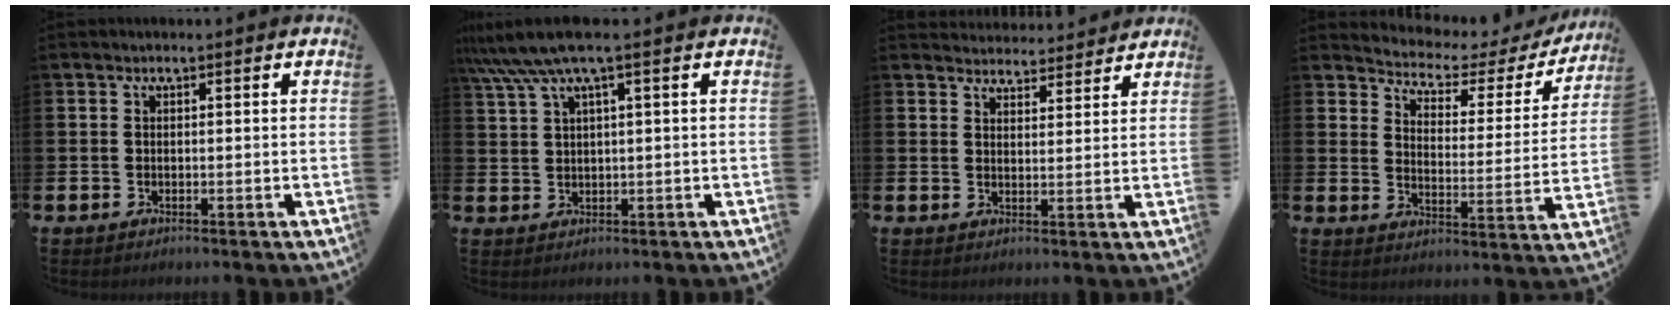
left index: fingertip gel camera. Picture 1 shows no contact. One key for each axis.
{"total": 6.1, "fx": 3.8, "fy": 0.5, "fz": 4.7, "tx": -0.102, "ty": -0.002, "tz": 0.068}
{"total": 3.8, "fx": 3.7, "fy": 0.7, "fz": -0.3, "tx": -0.002, "ty": -0.023, "tz": 0.068}
{"total": 3.5, "fx": 3.1, "fy": 1.4, "fz": 0.8, "tx": -0.042, "ty": -0.029, "tz": 0.042}